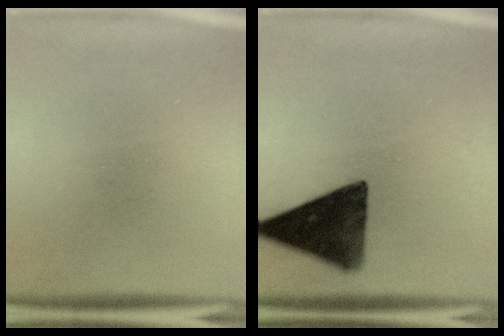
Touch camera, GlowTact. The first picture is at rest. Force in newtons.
{"total": 13.0}